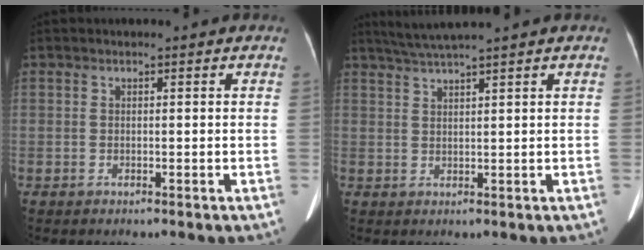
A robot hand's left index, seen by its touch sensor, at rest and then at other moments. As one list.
[{"total": 4.7, "force": [4.0, -1.3, 2.1], "torque": [-0.044, 0.014, 0.078]}]